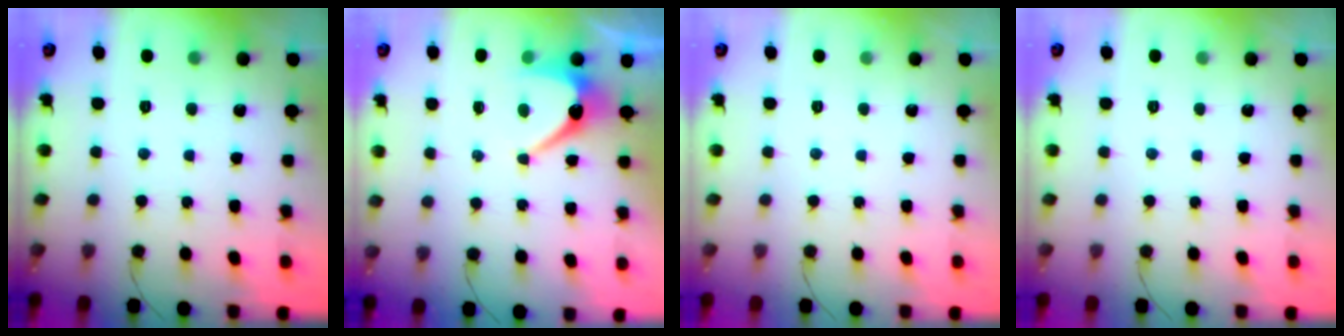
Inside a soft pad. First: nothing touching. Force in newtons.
{"total": 7.2, "press": 7.2, "slide": 0.3}
{"total": 0.0}
{"total": 0.0}